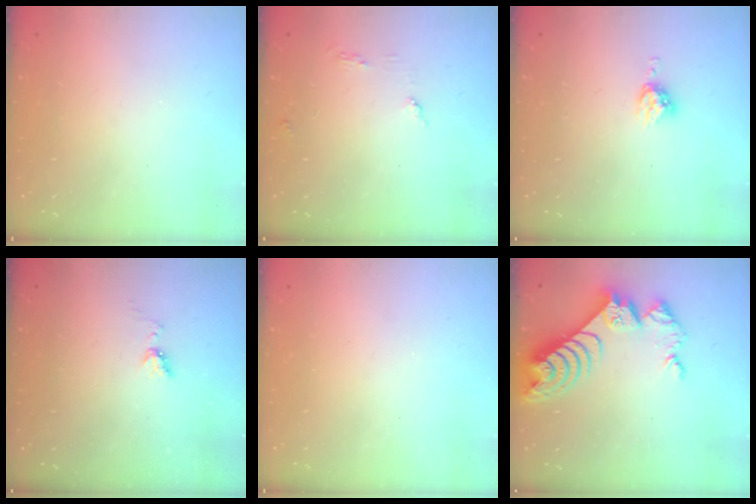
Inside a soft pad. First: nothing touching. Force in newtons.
{"total": 3.9, "press": 3.9, "slide": 0.3}
{"total": 5.1, "press": 5.1, "slide": 0.7}
{"total": 4.0, "press": 3.9, "slide": 0.5}
{"total": 0.0}
{"total": 9.9, "press": 9.9, "slide": 0.8}